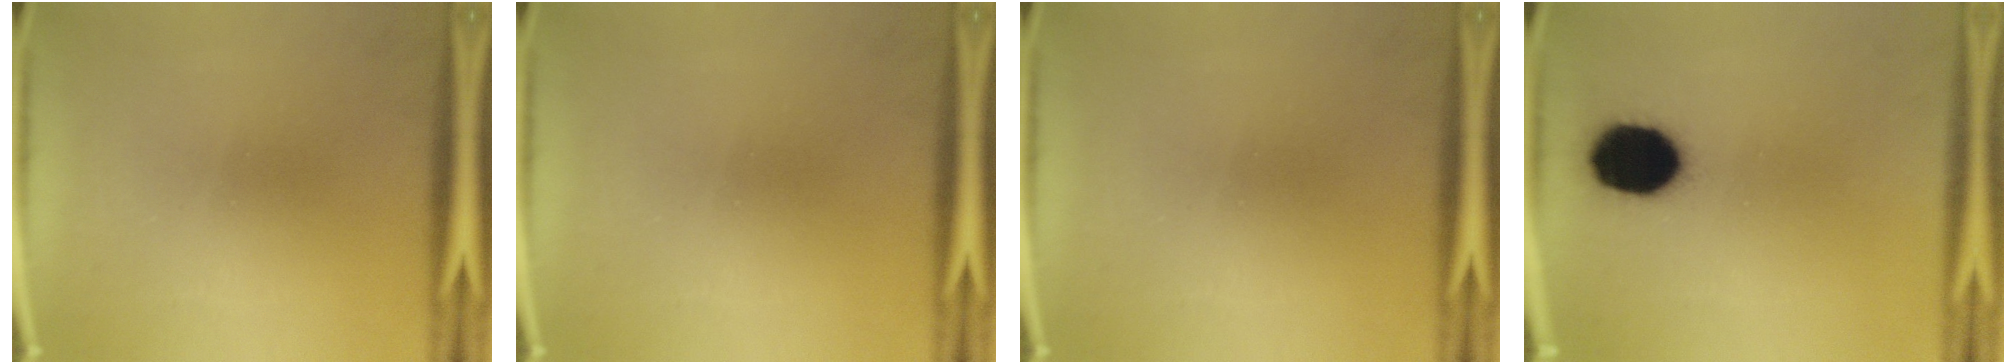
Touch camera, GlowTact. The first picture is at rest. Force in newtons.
{"total": 0.0}
{"total": 0.0}
{"total": 14.7}